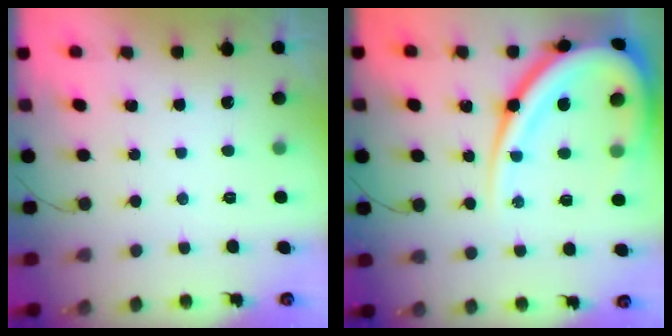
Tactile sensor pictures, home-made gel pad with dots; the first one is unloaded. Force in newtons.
{"total": 23.8, "press": 23.7, "slide": 2.5}